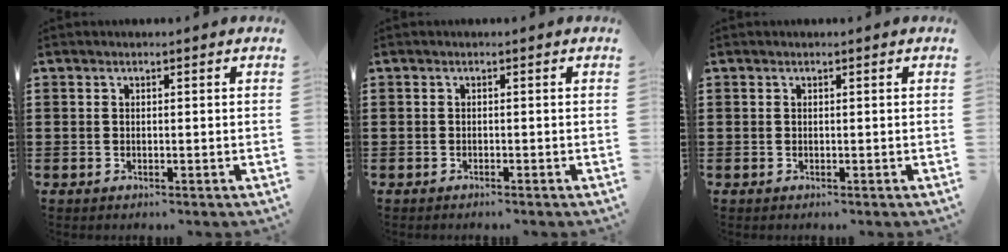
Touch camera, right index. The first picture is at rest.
{"total": 0.6, "force": [-0.6, -0.2, 0.2], "torque": [-0.006, -0.006, -0.010]}
{"total": 0.0}